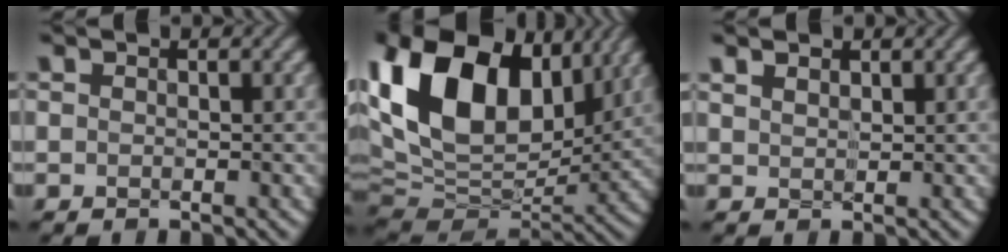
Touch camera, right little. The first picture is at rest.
{"total": 17.0, "force": [5.5, 11.1, 11.7], "torque": [-0.254, 0.030, 0.096]}
{"total": 2.0, "force": [1.4, 1.0, 1.0], "torque": [-0.023, 0.008, 0.019]}